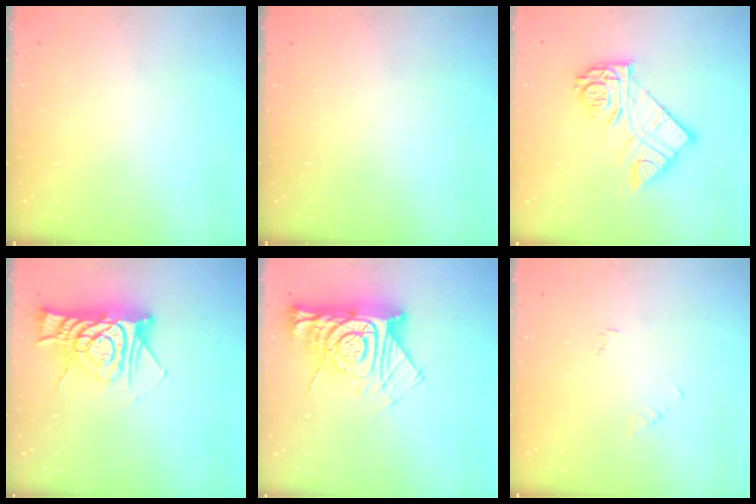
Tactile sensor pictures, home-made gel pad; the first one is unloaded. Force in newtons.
{"total": 0.0}
{"total": 15.7, "press": 15.6, "slide": 1.2}
{"total": 12.5, "press": 12.5, "slide": 1.1}
{"total": 17.8, "press": 17.7, "slide": 1.6}
{"total": 3.1, "press": 3.1, "slide": 0.4}